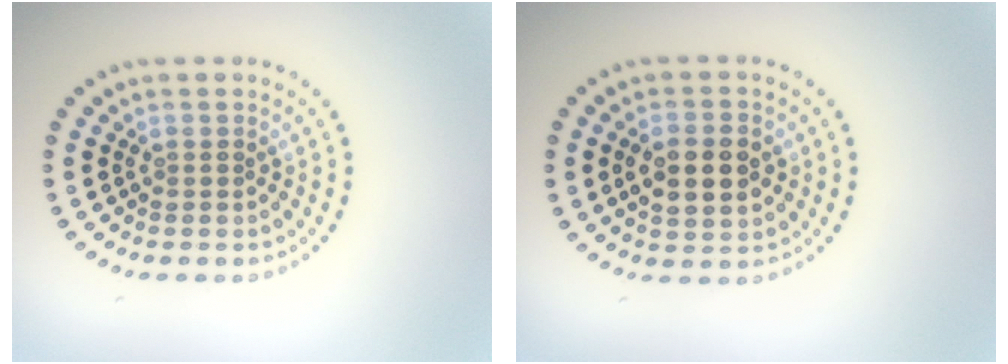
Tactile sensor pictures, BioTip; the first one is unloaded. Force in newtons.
{"total": 4.6, "press": 4.6, "slide": 0.3}